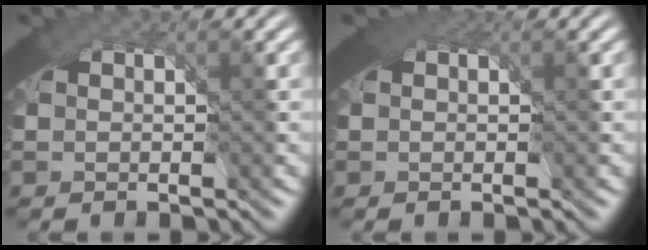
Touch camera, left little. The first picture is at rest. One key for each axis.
{"total": 0.6, "fx": 0.1, "fy": 0.3, "fz": 0.4, "tx": -0.005, "ty": 0.005, "tz": -0.003}